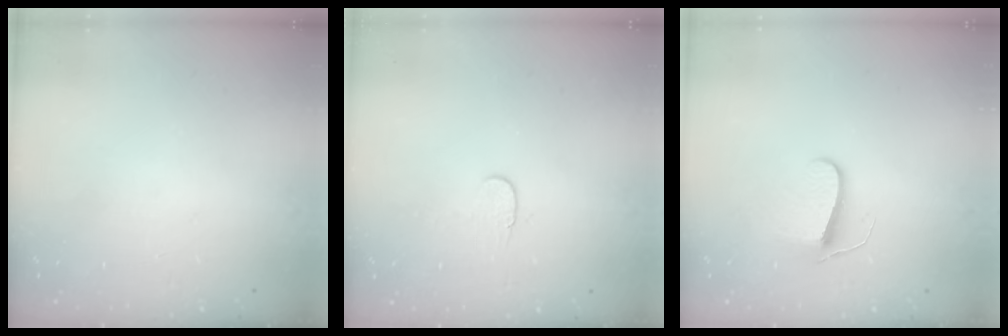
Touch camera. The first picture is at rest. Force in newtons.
{"total": 5.0, "press": 4.9, "slide": 0.4}
{"total": 7.3, "press": 7.2, "slide": 0.6}